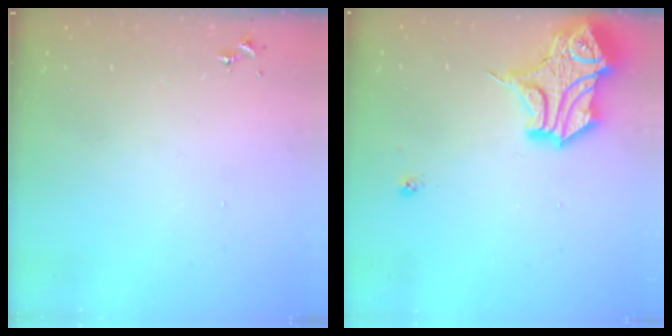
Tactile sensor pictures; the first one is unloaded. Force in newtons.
{"total": 17.8, "press": 17.7, "slide": 2.0}